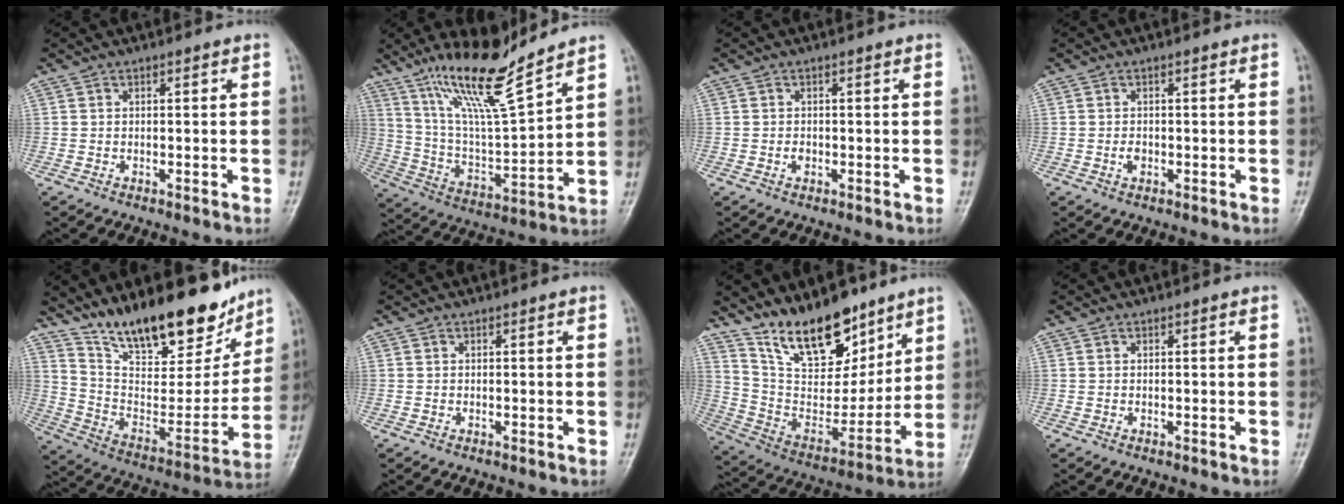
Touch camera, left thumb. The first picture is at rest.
{"total": 17.7, "force": [13.4, 2.3, 11.4], "torque": [-0.195, -0.070, 0.259]}
{"total": 1.0, "force": [-0.3, 0.7, 0.6], "torque": [-0.007, 0.001, -0.004]}
{"total": 1.3, "force": [-0.3, 0.9, 0.8], "torque": [-0.012, 0.001, -0.004]}
{"total": 23.3, "force": [17.6, 8.3, 12.8], "torque": [-0.157, -0.085, 0.295]}
{"total": 0.0}
{"total": 18.4, "force": [13.2, 8.4, 9.7], "torque": [-0.107, -0.077, 0.246]}
{"total": 0.0}